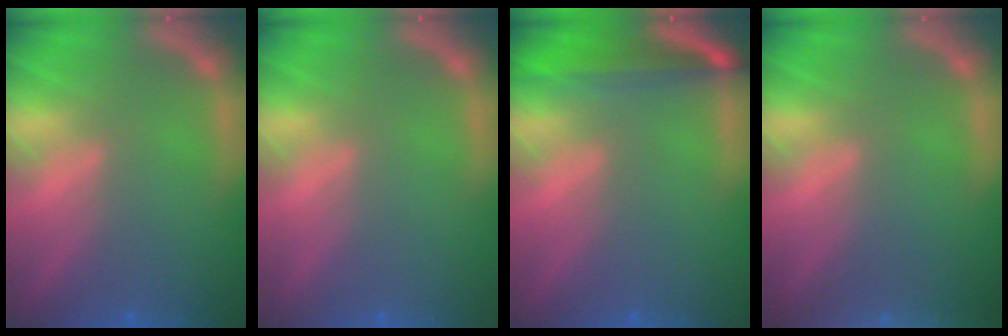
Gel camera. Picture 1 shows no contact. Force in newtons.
{"total": 0.0}
{"total": 5.0}
{"total": 10.0}